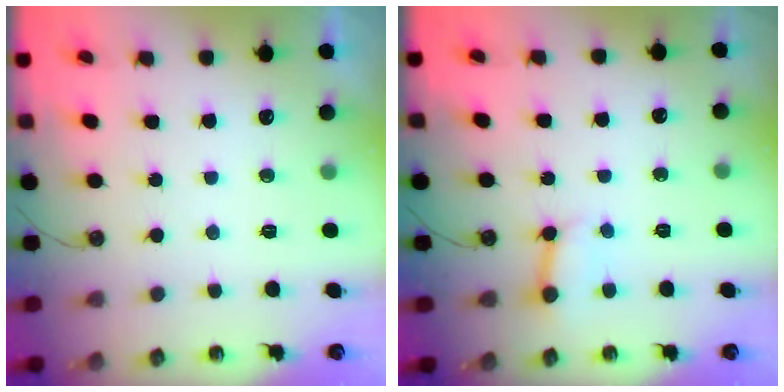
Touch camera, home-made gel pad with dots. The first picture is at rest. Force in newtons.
{"total": 3.4, "press": 3.4, "slide": 0.1}